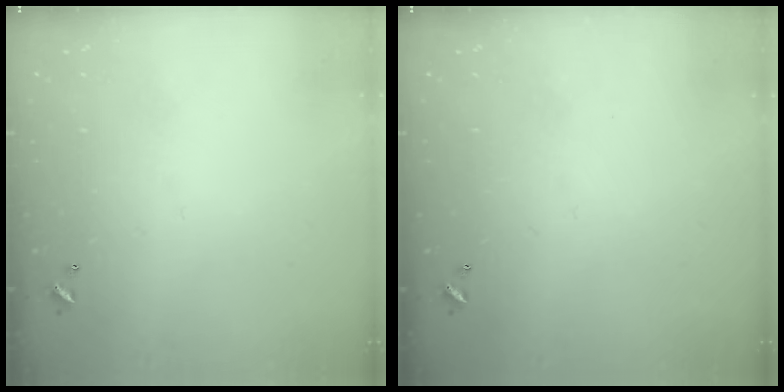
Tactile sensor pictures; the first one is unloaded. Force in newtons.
{"total": 0.0}